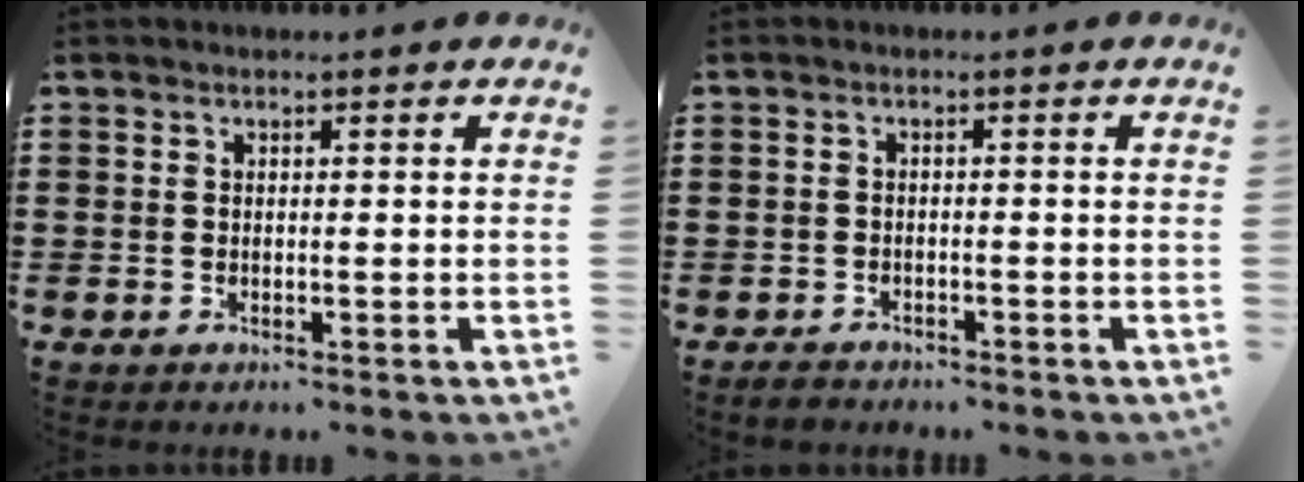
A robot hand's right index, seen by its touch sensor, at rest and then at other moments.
{"total": 1.4, "force": [-1.3, 0.5, 0.1], "torque": [-0.005, 0.003, -0.028]}